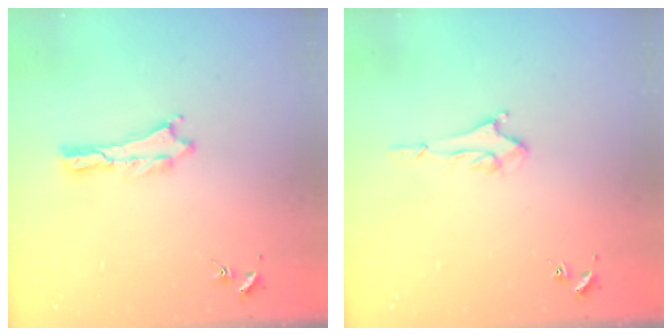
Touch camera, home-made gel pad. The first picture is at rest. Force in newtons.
{"total": 1.7, "press": 1.6, "slide": 0.4}